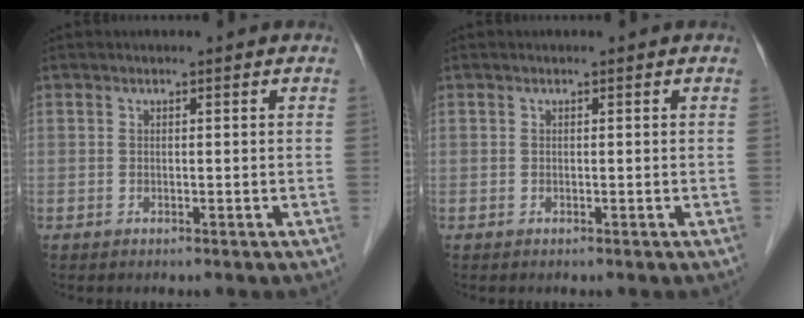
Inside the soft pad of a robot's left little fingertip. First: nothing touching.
{"total": 0.0}